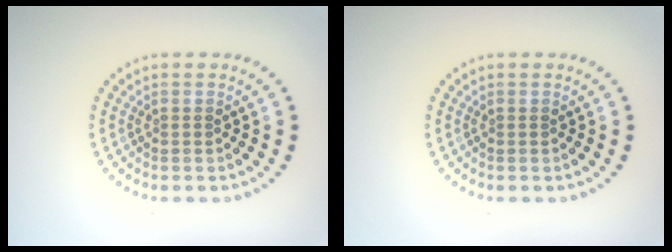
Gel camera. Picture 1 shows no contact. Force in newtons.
{"total": 0.0}